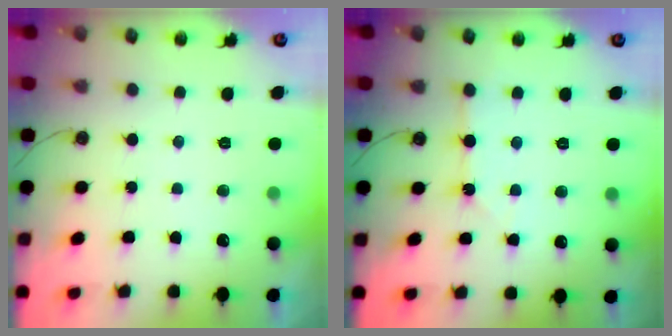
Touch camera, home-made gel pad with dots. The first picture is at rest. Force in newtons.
{"total": 2.2, "press": 2.2, "slide": 0.4}